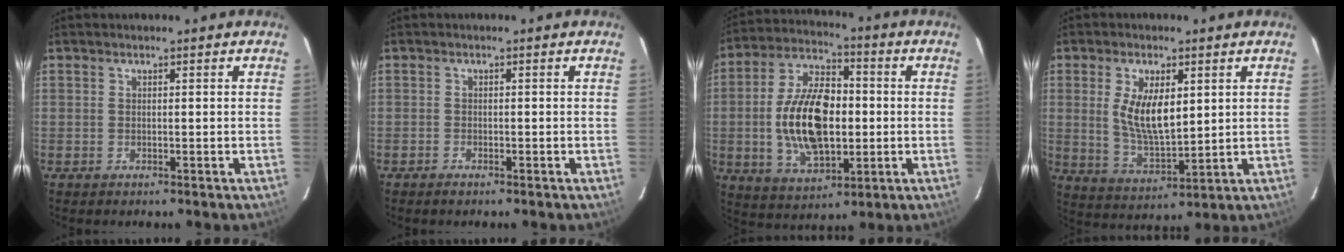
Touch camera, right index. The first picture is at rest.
{"total": 1.0, "force": [-0.8, 0.3, 0.3], "torque": [-0.009, -0.001, -0.019]}
{"total": 17.1, "force": [-1.4, 9.3, 14.3], "torque": [-0.276, 0.013, -0.017]}
{"total": 9.8, "force": [2.3, 4.2, 8.6], "torque": [-0.168, -0.005, 0.053]}